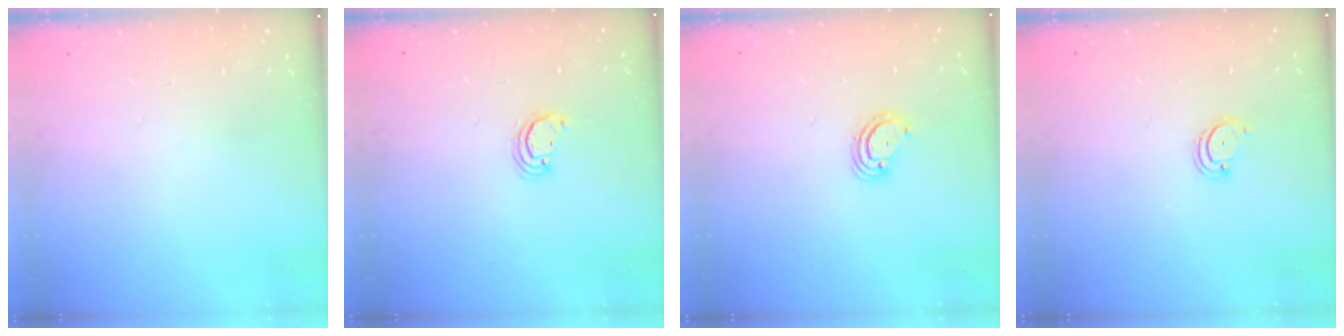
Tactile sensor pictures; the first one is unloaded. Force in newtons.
{"total": 2.7, "press": 2.7, "slide": 0.2}
{"total": 3.8, "press": 3.8, "slide": 0.3}
{"total": 2.2, "press": 2.2, "slide": 0.3}